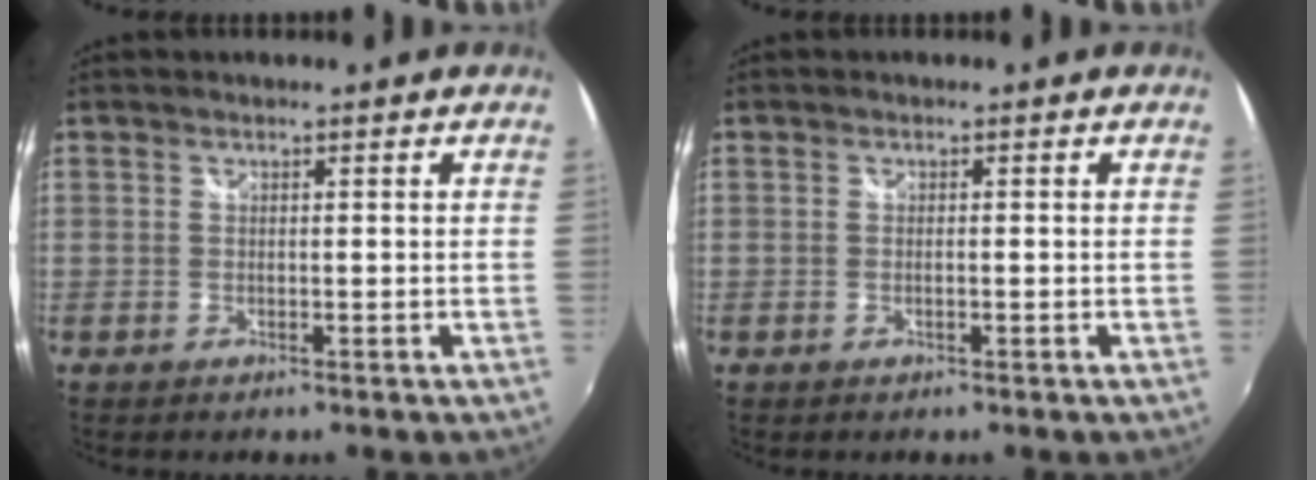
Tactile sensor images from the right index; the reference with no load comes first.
{"total": 0.7, "force": [-0.3, 0.1, 0.6], "torque": [-0.012, 0.000, -0.006]}